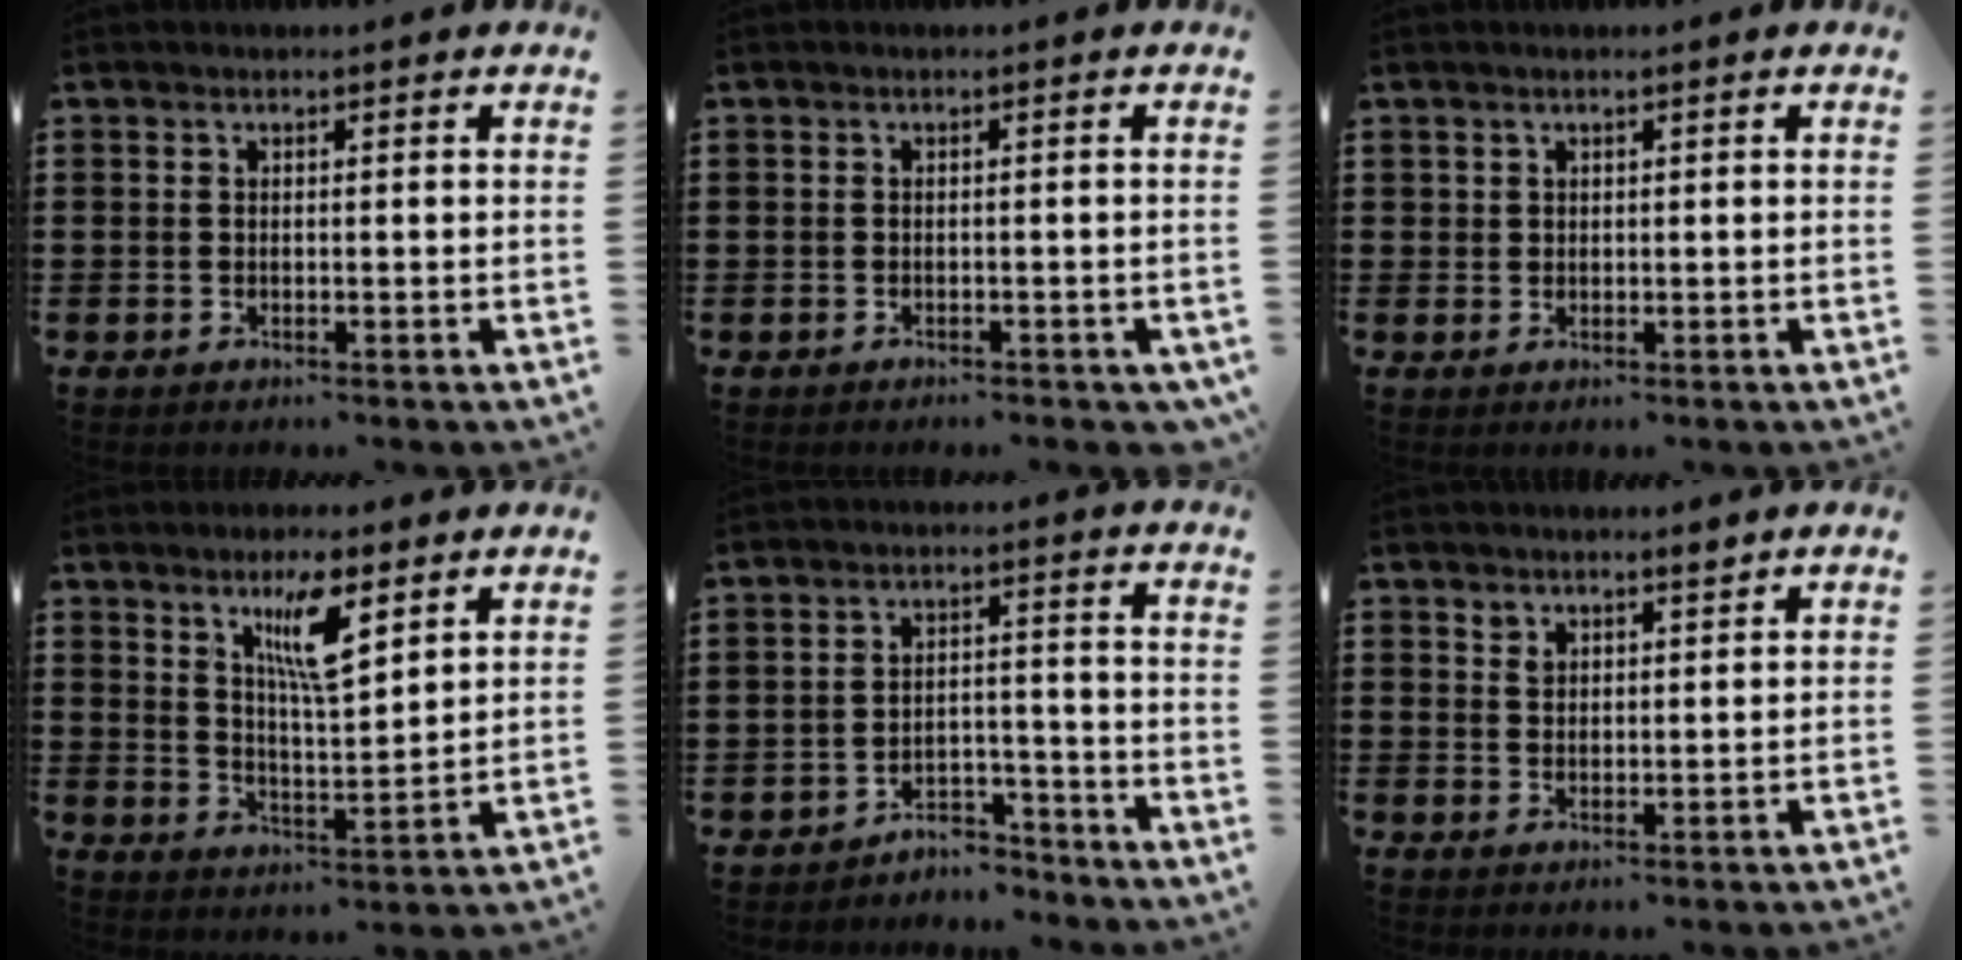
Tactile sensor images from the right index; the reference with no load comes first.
{"total": 0.6, "force": [-0.6, 0.2, 0.1], "torque": [-0.004, 0.000, -0.013]}
{"total": 0.8, "force": [0.5, 0.6, 0.1], "torque": [-0.004, 0.000, 0.010]}
{"total": 8.0, "force": [4.6, 1.8, 6.3], "torque": [-0.110, -0.005, 0.073]}
{"total": 4.0, "force": [-3.9, 1.0, 0.4], "torque": [-0.012, 0.009, -0.079]}
{"total": 2.0, "force": [1.8, 0.8, 0.3], "torque": [-0.010, 0.002, 0.034]}